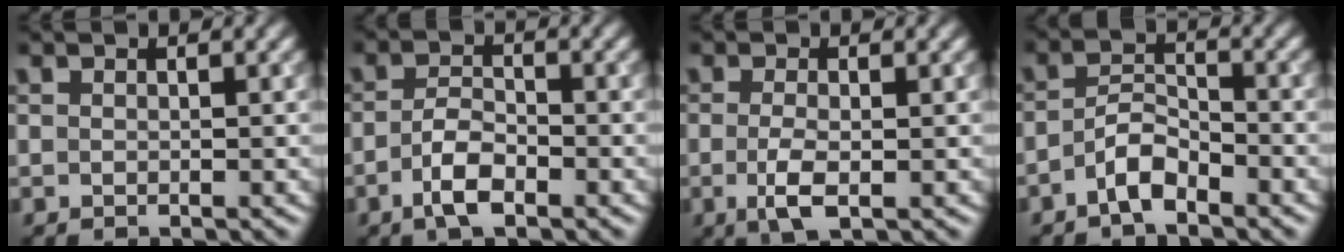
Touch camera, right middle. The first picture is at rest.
{"total": 3.2, "force": [-1.6, 1.2, 2.5], "torque": [-0.052, 0.001, -0.036]}
{"total": 2.8, "force": [-0.7, 0.9, 2.6], "torque": [-0.059, -0.010, -0.014]}
{"total": 3.1, "force": [-2.1, 1.1, 2.0], "torque": [-0.039, 0.009, -0.045]}